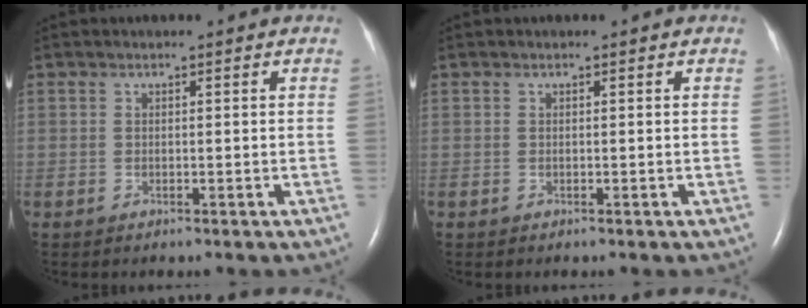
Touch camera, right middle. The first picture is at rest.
{"total": 0.0}